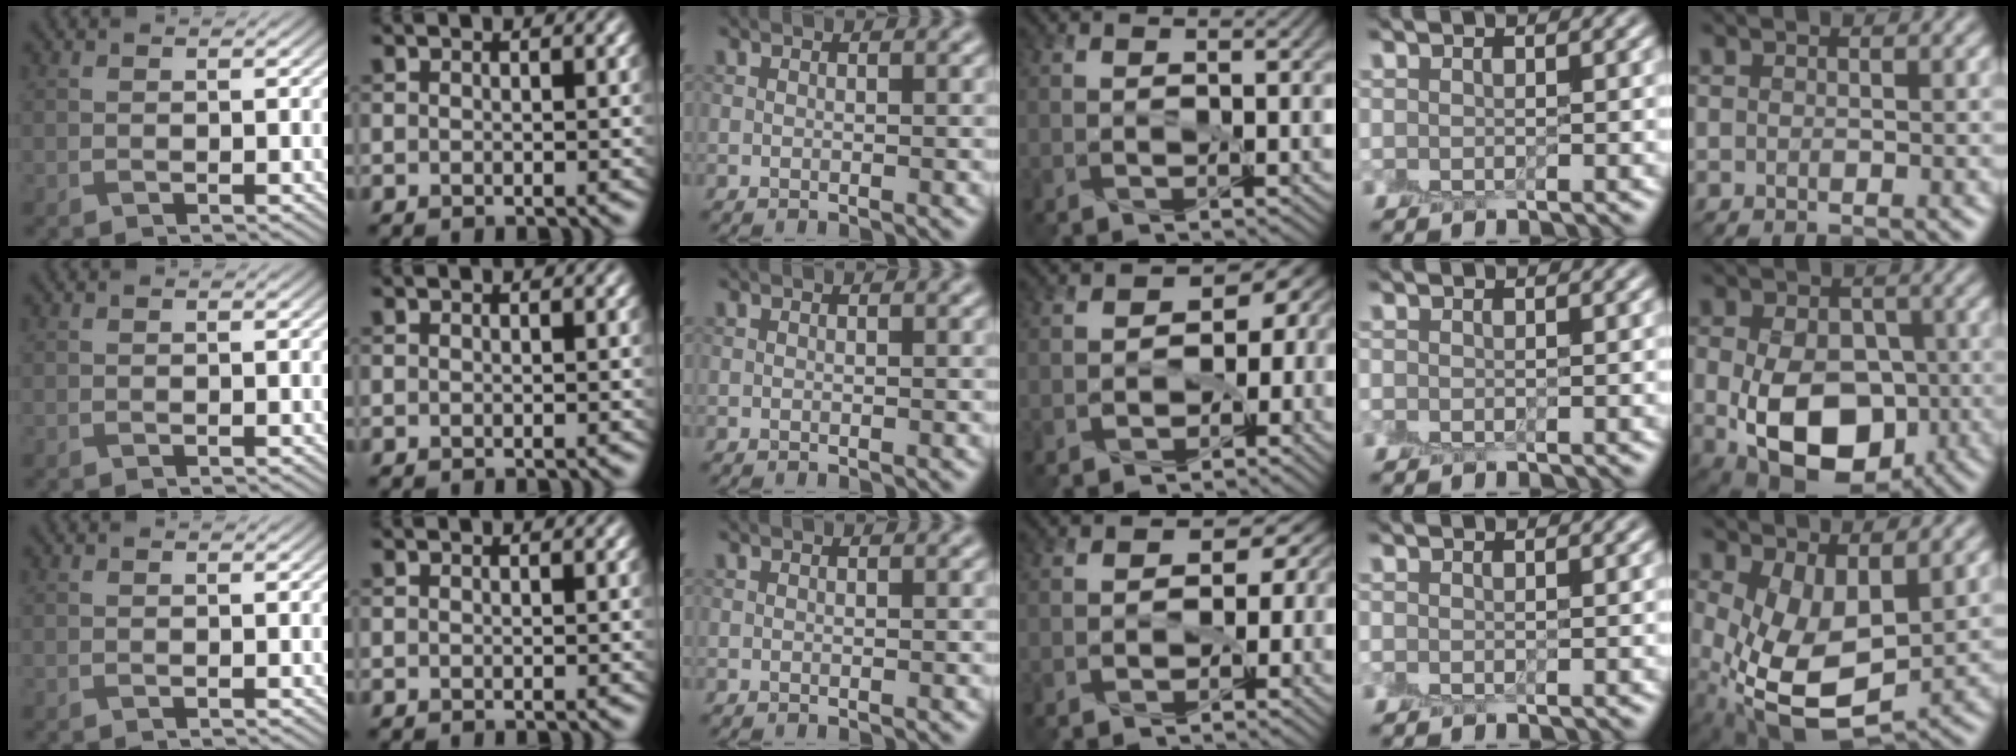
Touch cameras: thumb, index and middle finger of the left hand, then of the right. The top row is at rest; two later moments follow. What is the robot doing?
{"motion": "peel", "object": "lint roller sheet"}